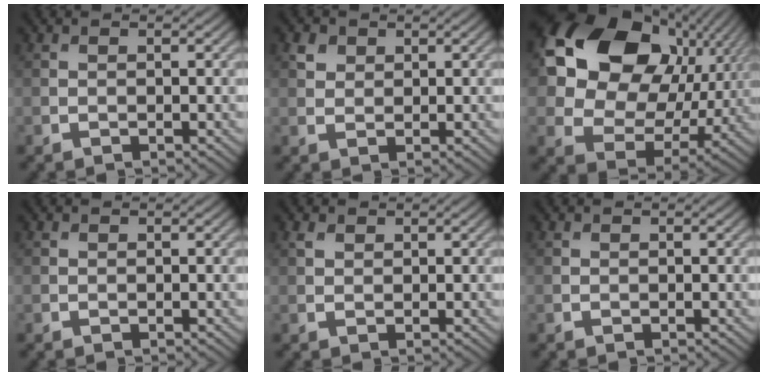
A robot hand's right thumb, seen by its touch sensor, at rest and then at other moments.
{"total": 1.6, "force": [1.0, 1.2, 0.5], "torque": [-0.014, -0.001, 0.019]}
{"total": 18.6, "force": [6.3, 13.6, 11.0], "torque": [-0.231, 0.023, 0.122]}
{"total": 0.0}
{"total": 1.2, "force": [0.8, 0.7, 0.5], "torque": [-0.014, 0.000, 0.016]}
{"total": 0.0}